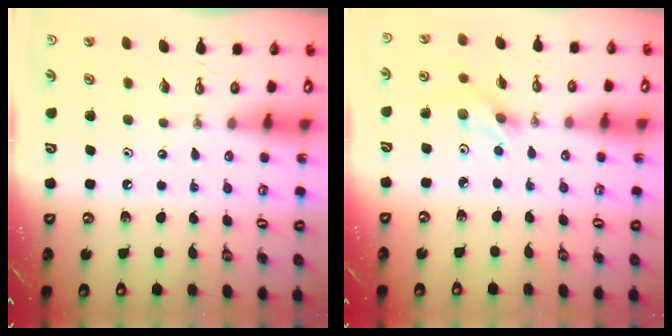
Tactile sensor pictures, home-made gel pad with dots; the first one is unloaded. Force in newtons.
{"total": 2.7, "press": 2.7, "slide": 0.3}